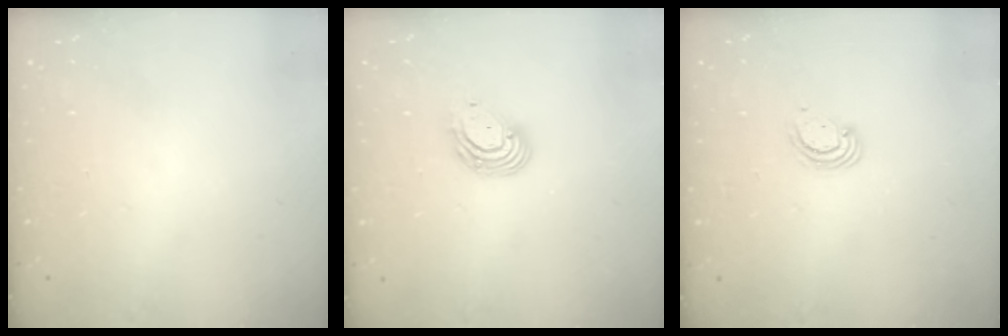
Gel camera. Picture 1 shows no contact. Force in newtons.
{"total": 8.8, "press": 8.6, "slide": 1.7}
{"total": 2.5, "press": 2.5, "slide": 0.3}